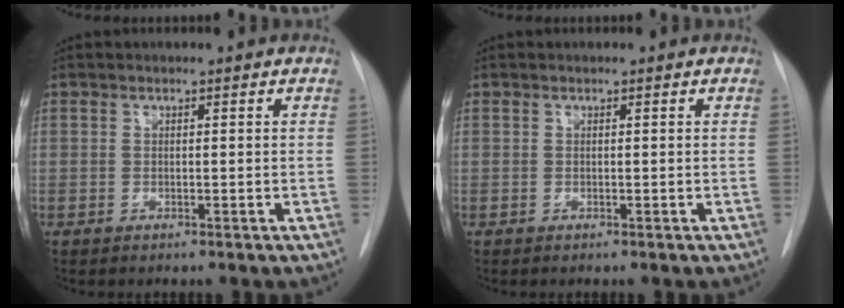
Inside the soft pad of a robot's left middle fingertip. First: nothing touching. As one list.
[{"total": 0.0}]